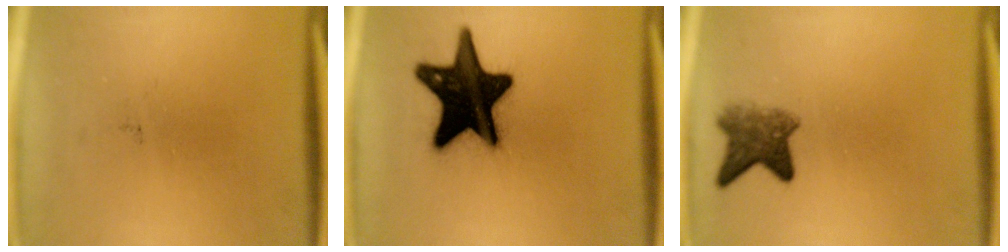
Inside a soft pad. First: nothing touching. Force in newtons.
{"total": 19.9}
{"total": 4.8}